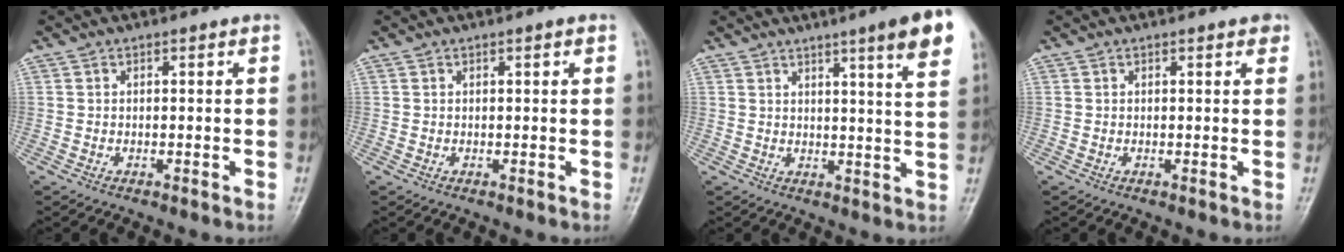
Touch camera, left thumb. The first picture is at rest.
{"total": 0.8, "force": [0.3, 0.0, 0.7], "torque": [-0.013, 0.002, 0.003]}
{"total": 11.1, "force": [6.5, 0.4, 9.0], "torque": [-0.111, -0.029, 0.073]}
{"total": 1.4, "force": [0.8, 0.5, 1.0], "torque": [-0.012, 0.000, 0.006]}